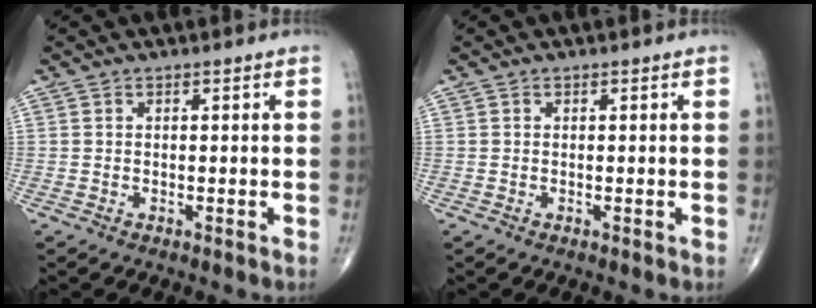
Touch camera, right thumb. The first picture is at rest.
{"total": 0.0}